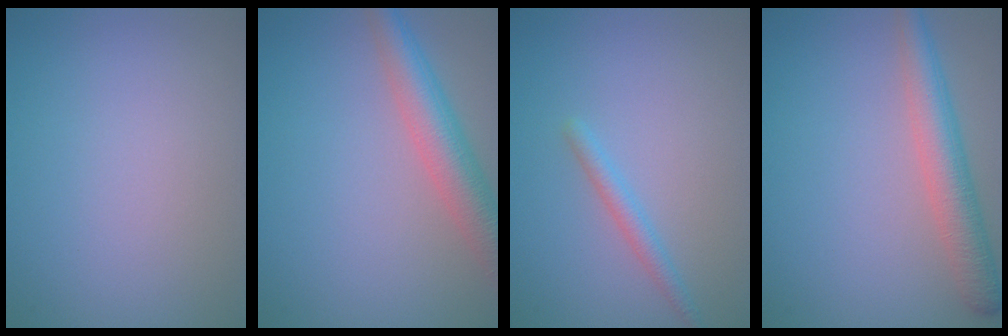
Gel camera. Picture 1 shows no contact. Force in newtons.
{"total": 5.2, "press": 5.2, "slide": 0.2}
{"total": 1.5, "press": 1.5, "slide": 0.0}
{"total": 4.3, "press": 4.3, "slide": 0.2}